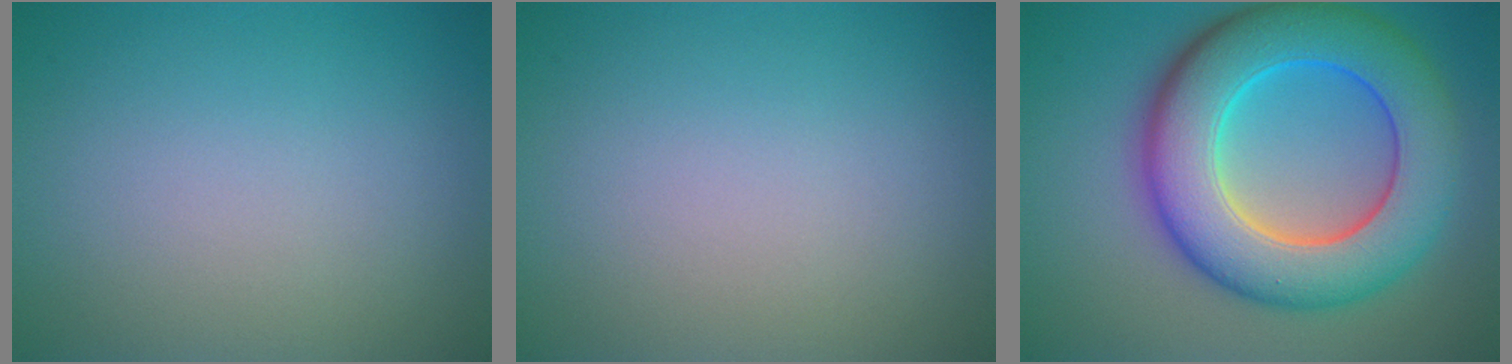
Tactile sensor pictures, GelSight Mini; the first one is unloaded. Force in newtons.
{"total": 0.0}
{"total": 11.4, "press": 11.4, "slide": 0.1}